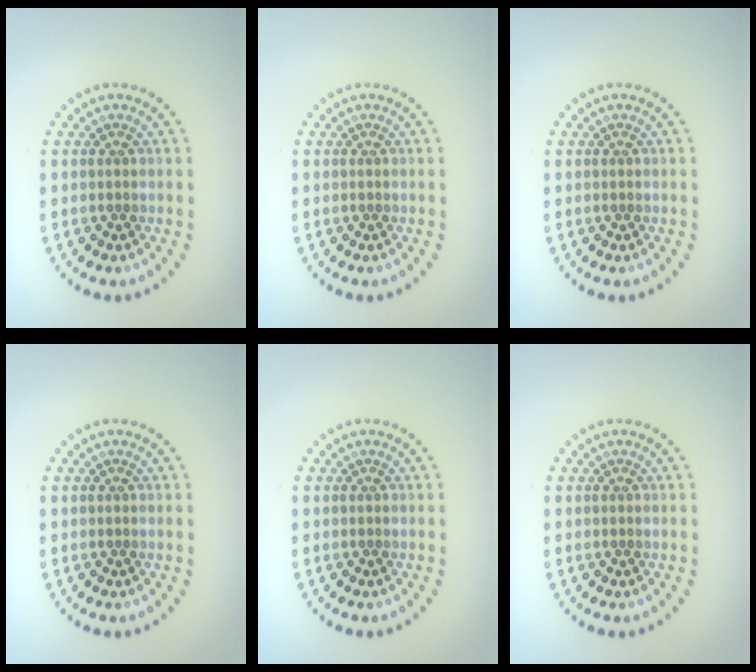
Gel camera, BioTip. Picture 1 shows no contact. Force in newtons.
{"total": 0.0}
{"total": 0.0}
{"total": 0.0}
{"total": 0.0}
{"total": 0.0}